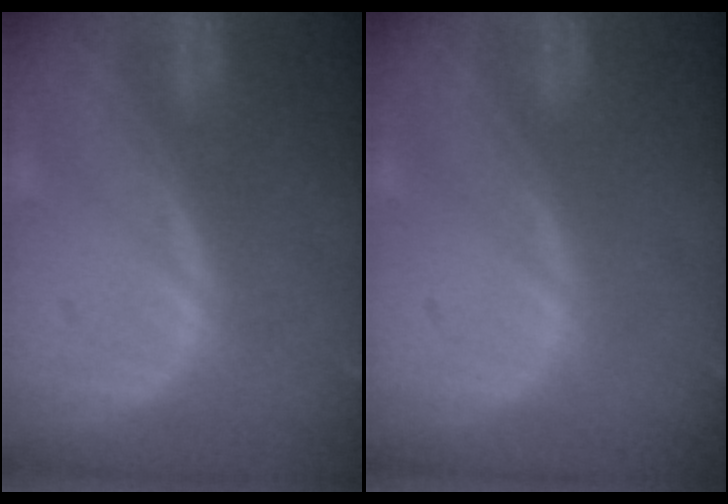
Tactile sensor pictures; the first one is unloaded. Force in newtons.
{"total": 0.0}